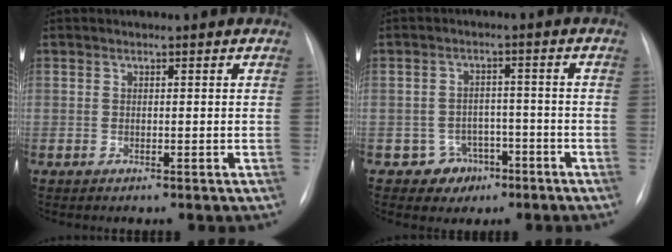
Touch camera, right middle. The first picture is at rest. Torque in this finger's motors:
{"motor_torque": [0.18, -0.19, 0.02, 0.00]}